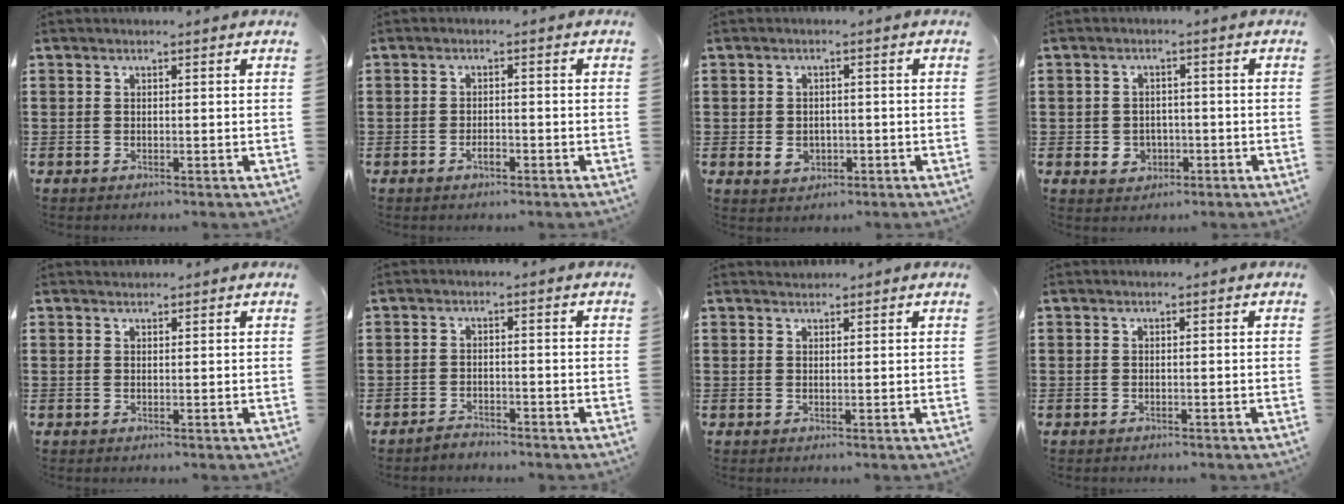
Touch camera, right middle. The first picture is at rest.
{"total": 1.9, "force": [-1.1, 0.7, 1.4], "torque": [-0.028, 0.001, -0.020]}
{"total": 2.4, "force": [-0.4, 1.8, 1.5], "torque": [-0.023, -0.001, -0.010]}
{"total": 2.3, "force": [-0.6, 2.0, 0.8], "torque": [-0.023, 0.003, -0.016]}
{"total": 0.6, "force": [0.6, 0.3, -0.1], "torque": [0.000, 0.001, 0.011]}
{"total": 1.9, "force": [-1.9, 0.3, 0.1], "torque": [-0.009, 0.003, -0.040]}
{"total": 0.9, "force": [0.8, 0.3, -0.1], "torque": [0.000, 0.000, 0.017]}
{"total": 0.0}